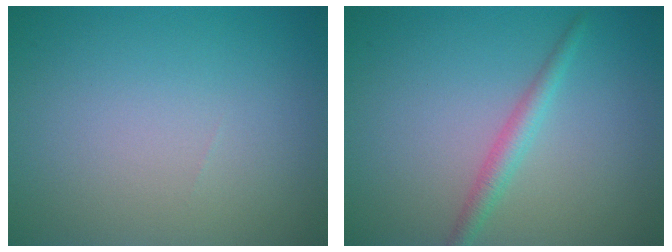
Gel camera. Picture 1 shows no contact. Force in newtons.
{"total": 1.9, "press": 1.9, "slide": 0.0}